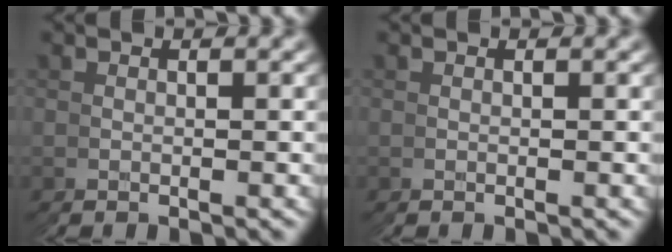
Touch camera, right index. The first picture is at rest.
{"total": 0.0}